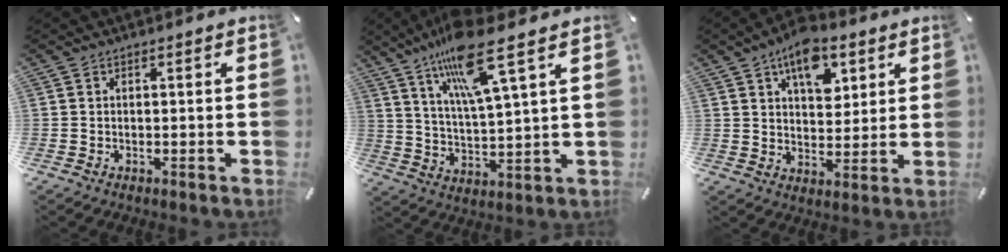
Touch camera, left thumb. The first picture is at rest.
{"total": 14.8, "force": [10.0, 2.2, 10.7], "torque": [-0.215, -0.040, 0.162]}
{"total": 11.5, "force": [6.3, 6.7, 6.8], "torque": [-0.094, -0.021, 0.109]}